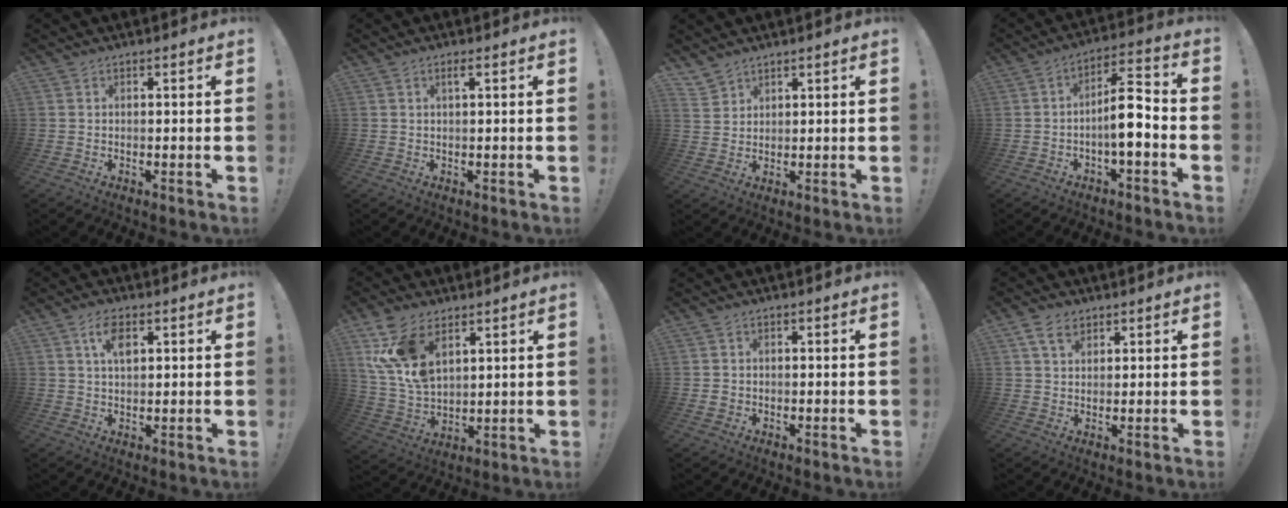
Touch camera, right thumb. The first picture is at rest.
{"total": 1.8, "force": [0.6, 0.1, 1.7], "torque": [-0.026, -0.001, 0.007]}
{"total": 3.8, "force": [3.4, 1.6, 0.5], "torque": [-0.005, -0.025, 0.064]}
{"total": 10.9, "force": [-2.7, 3.7, 9.9], "torque": [-0.169, 0.019, -0.048]}
{"total": 6.5, "force": [2.6, 3.4, 4.9], "torque": [-0.078, -0.002, 0.043]}
{"total": 15.0, "force": [7.5, 9.1, 9.3], "torque": [-0.190, -0.037, 0.146]}
{"total": 1.7, "force": [-0.1, 1.6, 0.6], "torque": [-0.001, 0.001, -0.002]}
{"total": 5.7, "force": [3.3, 3.7, 2.9], "torque": [-0.041, -0.008, 0.061]}